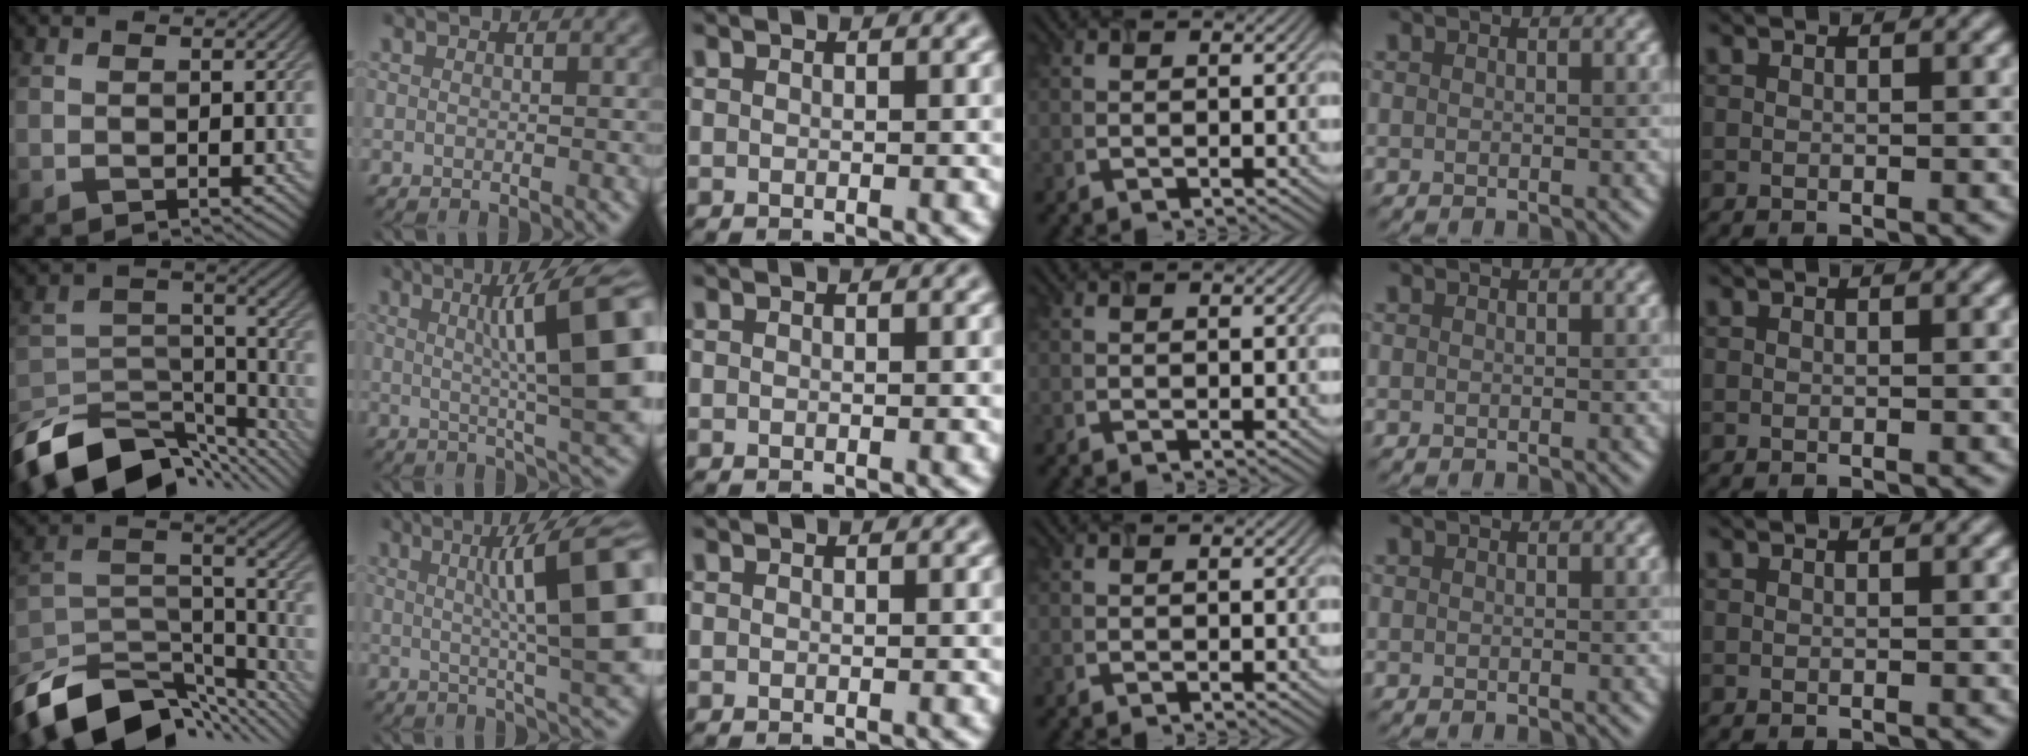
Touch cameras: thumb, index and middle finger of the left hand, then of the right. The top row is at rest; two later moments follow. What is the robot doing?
{"motion": "open", "object": "airpods case & airpods"}